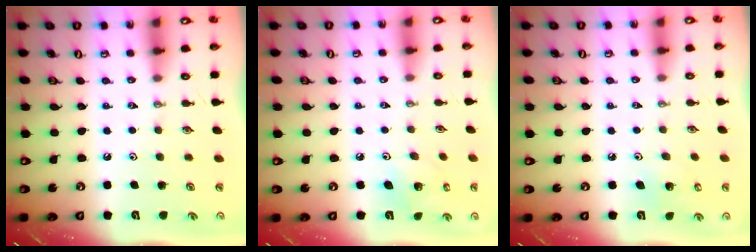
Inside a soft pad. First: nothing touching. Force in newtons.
{"total": 5.5, "press": 5.5, "slide": 0.3}
{"total": 5.1, "press": 5.1, "slide": 0.4}